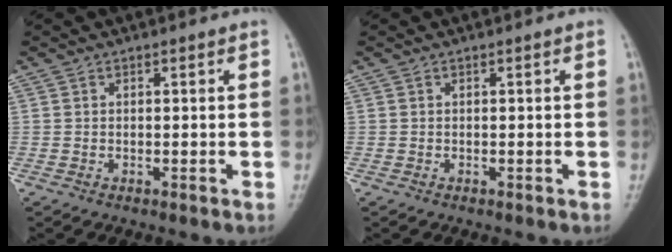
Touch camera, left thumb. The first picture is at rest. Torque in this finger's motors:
{"motor_torque": [2.54, 2.47, 0.01, -0.11, 0.06]}